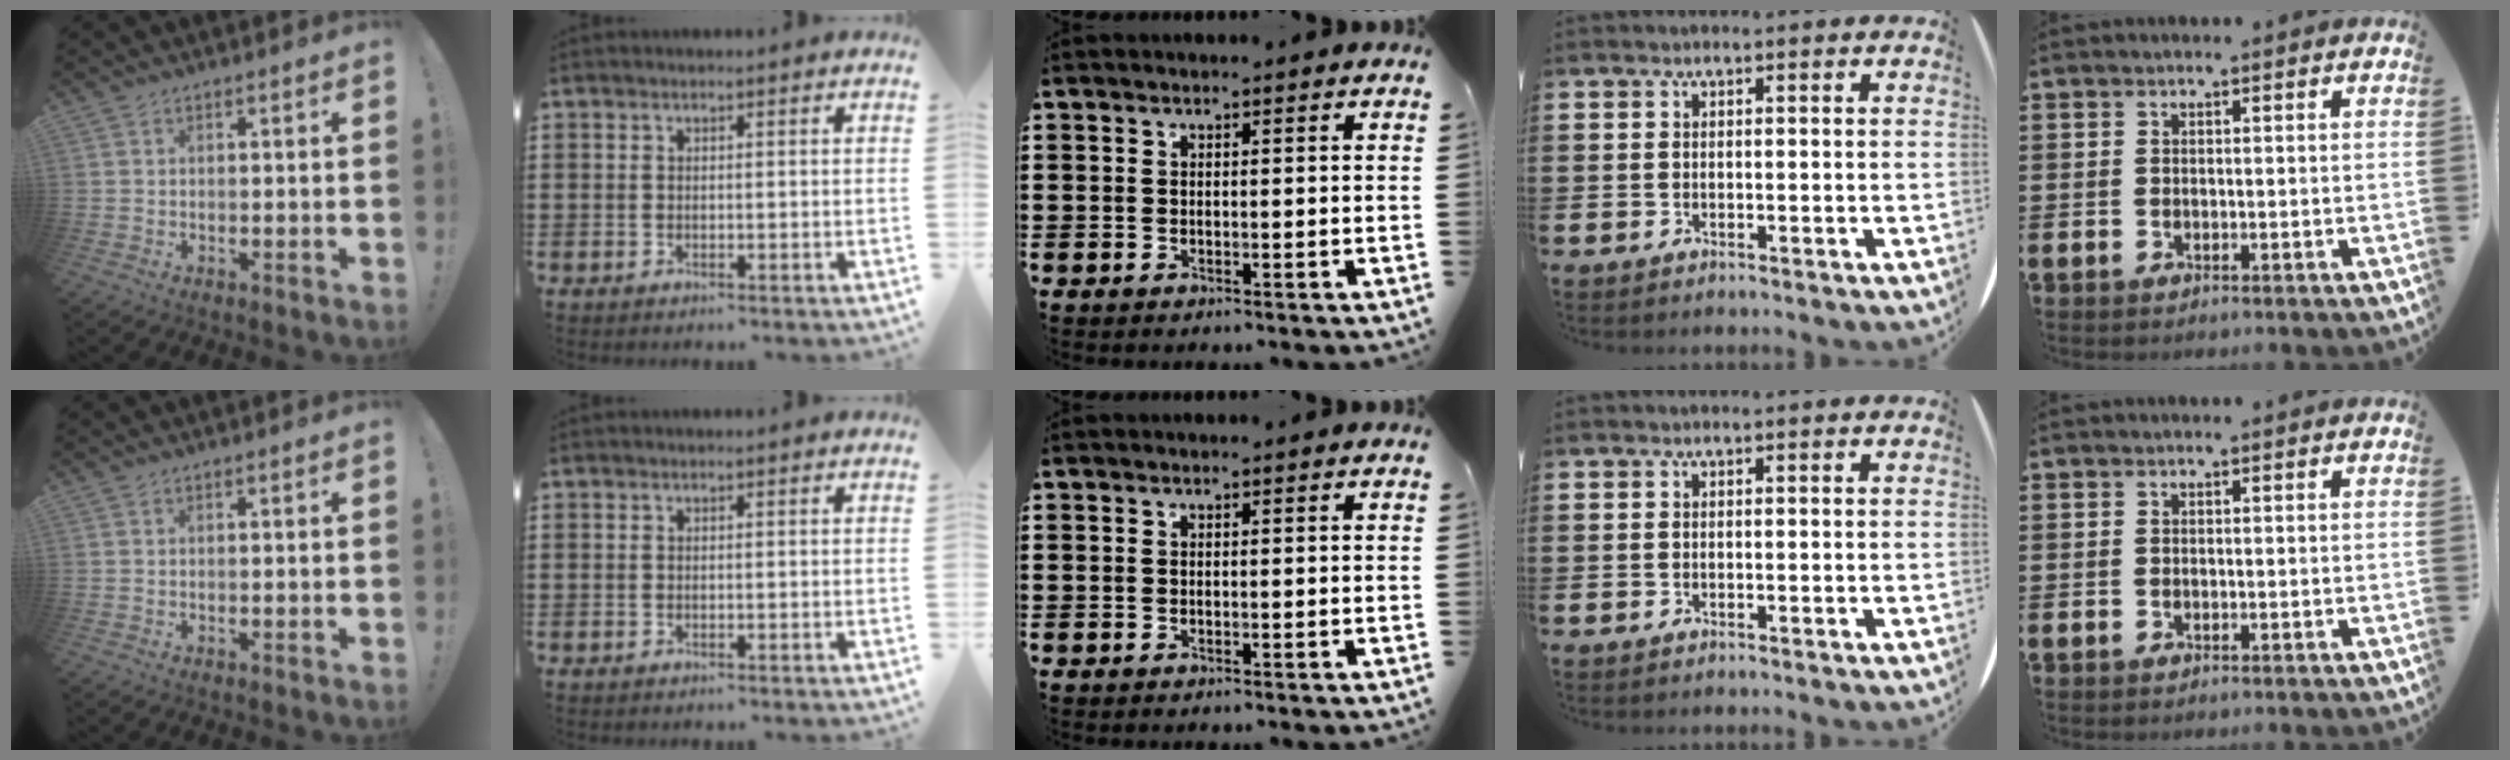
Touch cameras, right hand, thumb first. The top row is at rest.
{}